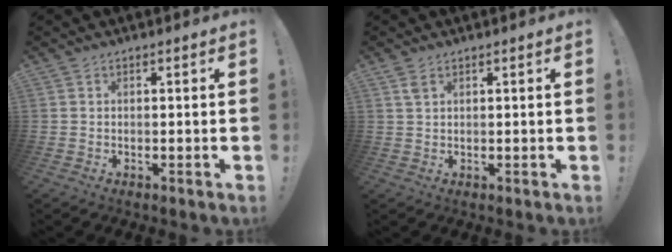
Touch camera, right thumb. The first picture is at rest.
{"total": 2.5, "force": [1.5, 1.1, 1.7], "torque": [-0.036, 0.000, 0.027]}